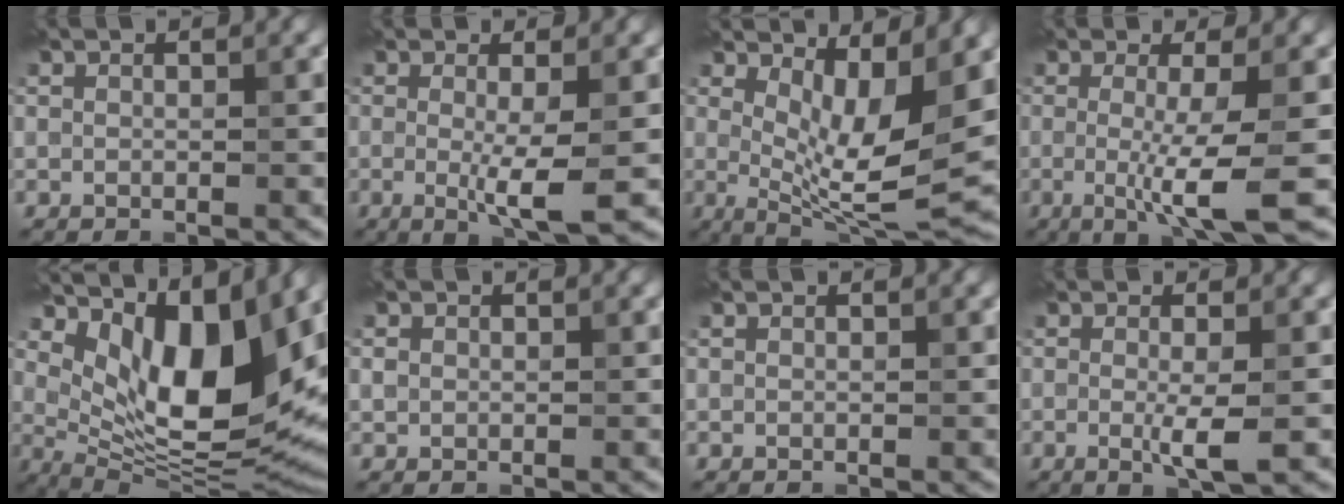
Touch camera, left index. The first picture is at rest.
{"total": 4.1, "force": [-0.4, 0.6, 4.0], "torque": [-0.069, -0.014, -0.005]}
{"total": 8.2, "force": [1.9, 2.6, 7.6], "torque": [-0.125, -0.019, 0.038]}
{"total": 6.0, "force": [-0.8, 1.0, 5.9], "torque": [-0.095, -0.017, -0.014]}
{"total": 12.1, "force": [3.8, 5.2, 10.2], "torque": [-0.157, -0.019, 0.075]}
{"total": 0.7, "force": [0.1, 0.7, 0.2], "torque": [-0.003, 0.000, -0.001]}
{"total": 0.0}
{"total": 2.8, "force": [-0.4, 0.3, 2.8], "torque": [-0.051, -0.011, -0.005]}